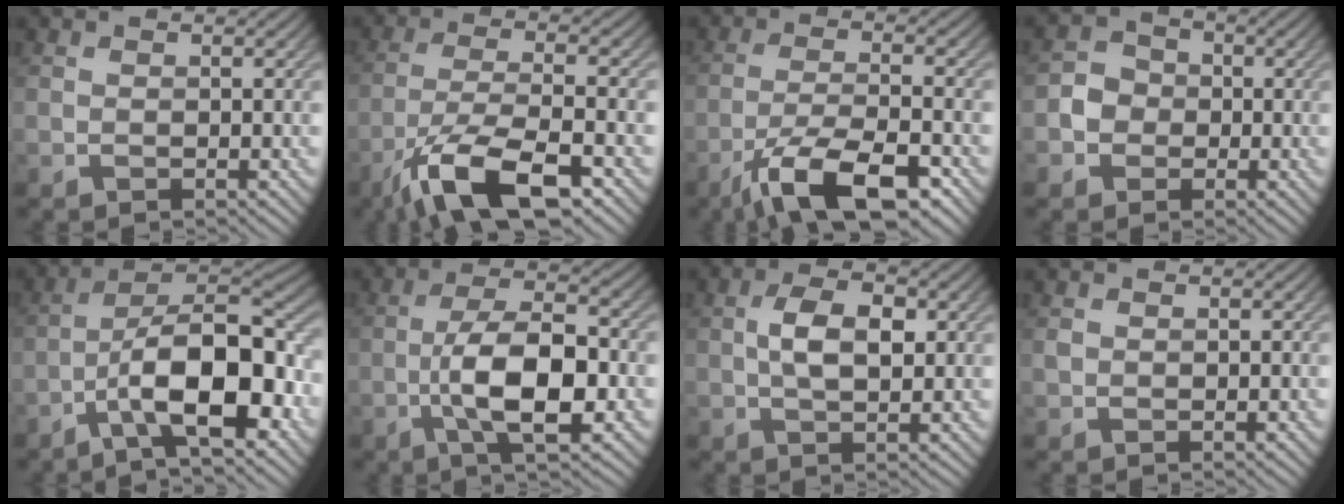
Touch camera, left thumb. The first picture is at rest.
{"total": 11.5, "force": [-7.1, 3.3, 8.5], "torque": [-0.163, -0.008, -0.137]}
{"total": 10.7, "force": [-6.9, 2.9, 7.6], "torque": [-0.138, -0.002, -0.123]}
{"total": 3.6, "force": [-0.8, 3.3, 1.1], "torque": [-0.015, 0.001, -0.022]}
{"total": 13.3, "force": [-5.6, 5.0, 10.9], "torque": [-0.164, 0.006, -0.098]}
{"total": 9.5, "force": [-2.5, 3.5, 8.5], "torque": [-0.153, 0.005, -0.050]}
{"total": 5.2, "force": [0.7, 2.6, 4.4], "torque": [-0.089, 0.002, 0.012]}
{"total": 0.7, "force": [0.2, 0.6, 0.3], "torque": [-0.010, -0.001, 0.005]}